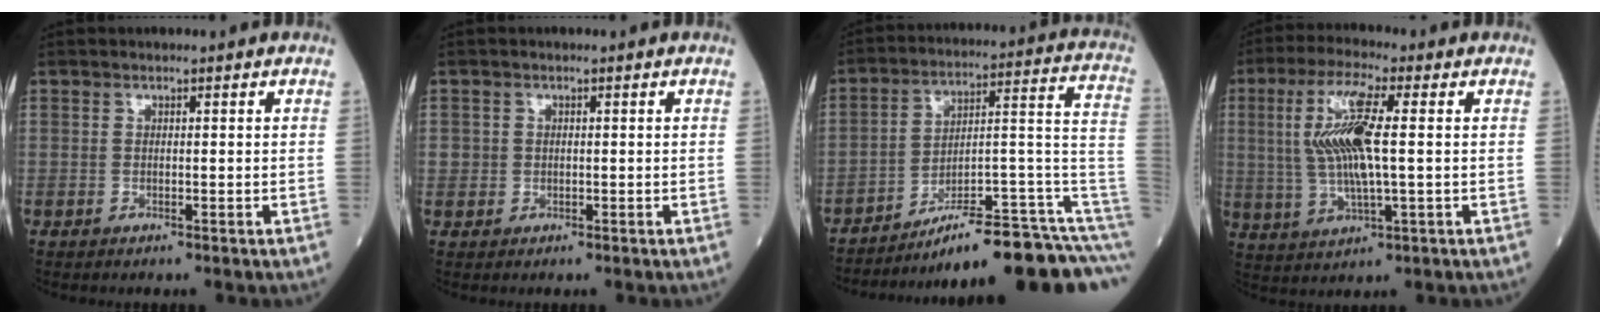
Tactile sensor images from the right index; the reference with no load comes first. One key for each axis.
{"total": 1.5, "fx": 0.1, "fy": 1.4, "fz": 0.3, "tx": -0.002, "ty": 0.004, "tz": 0.003}
{"total": 18.4, "fx": -13.3, "fy": 0.7, "fz": 12.7, "tx": -0.109, "ty": 0.054, "tz": -0.197}
{"total": 11.3, "fx": 1.5, "fy": 1.8, "fz": 11.0, "tx": -0.233, "ty": 0.007, "tz": 0.030}